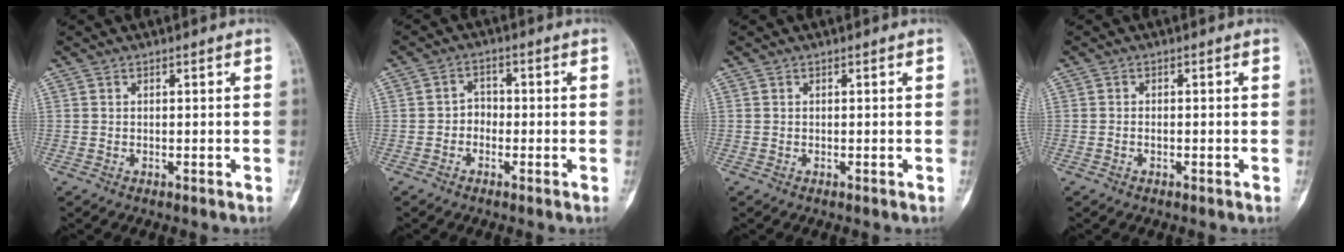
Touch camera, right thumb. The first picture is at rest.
{"total": 2.9, "force": [-1.0, 2.4, 1.2], "torque": [0.003, 0.014, -0.028]}
{"total": 0.0}
{"total": 0.8, "force": [-0.3, 0.5, 0.6], "torque": [-0.012, 0.005, -0.006]}